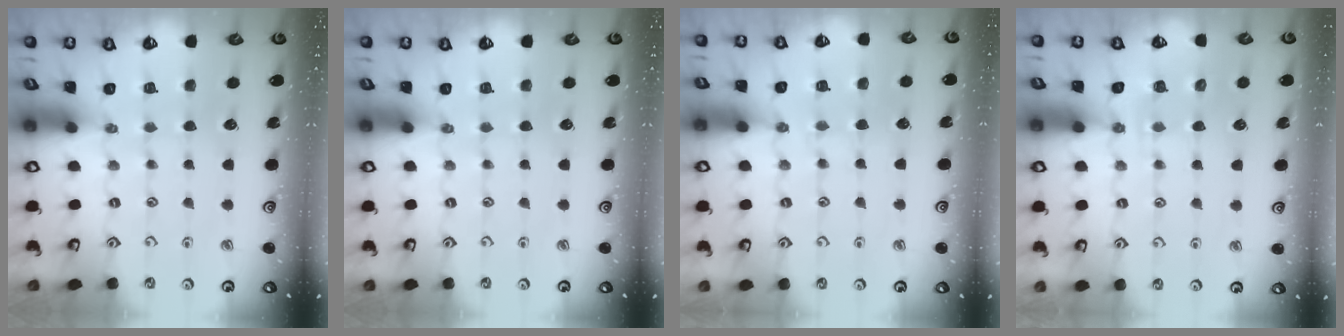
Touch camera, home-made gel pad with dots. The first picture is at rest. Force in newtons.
{"total": 0.0}
{"total": 5.6, "press": 5.6, "slide": 0.7}
{"total": 4.8, "press": 4.8, "slide": 0.7}